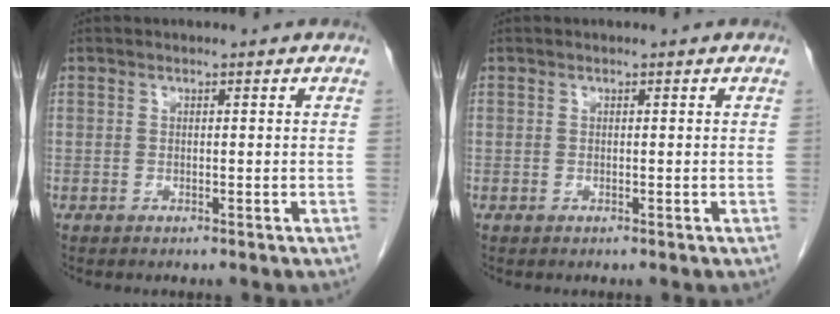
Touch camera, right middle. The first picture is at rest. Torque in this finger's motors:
{"motor_torque": [0.00, 0.00, 0.01, 0.00]}